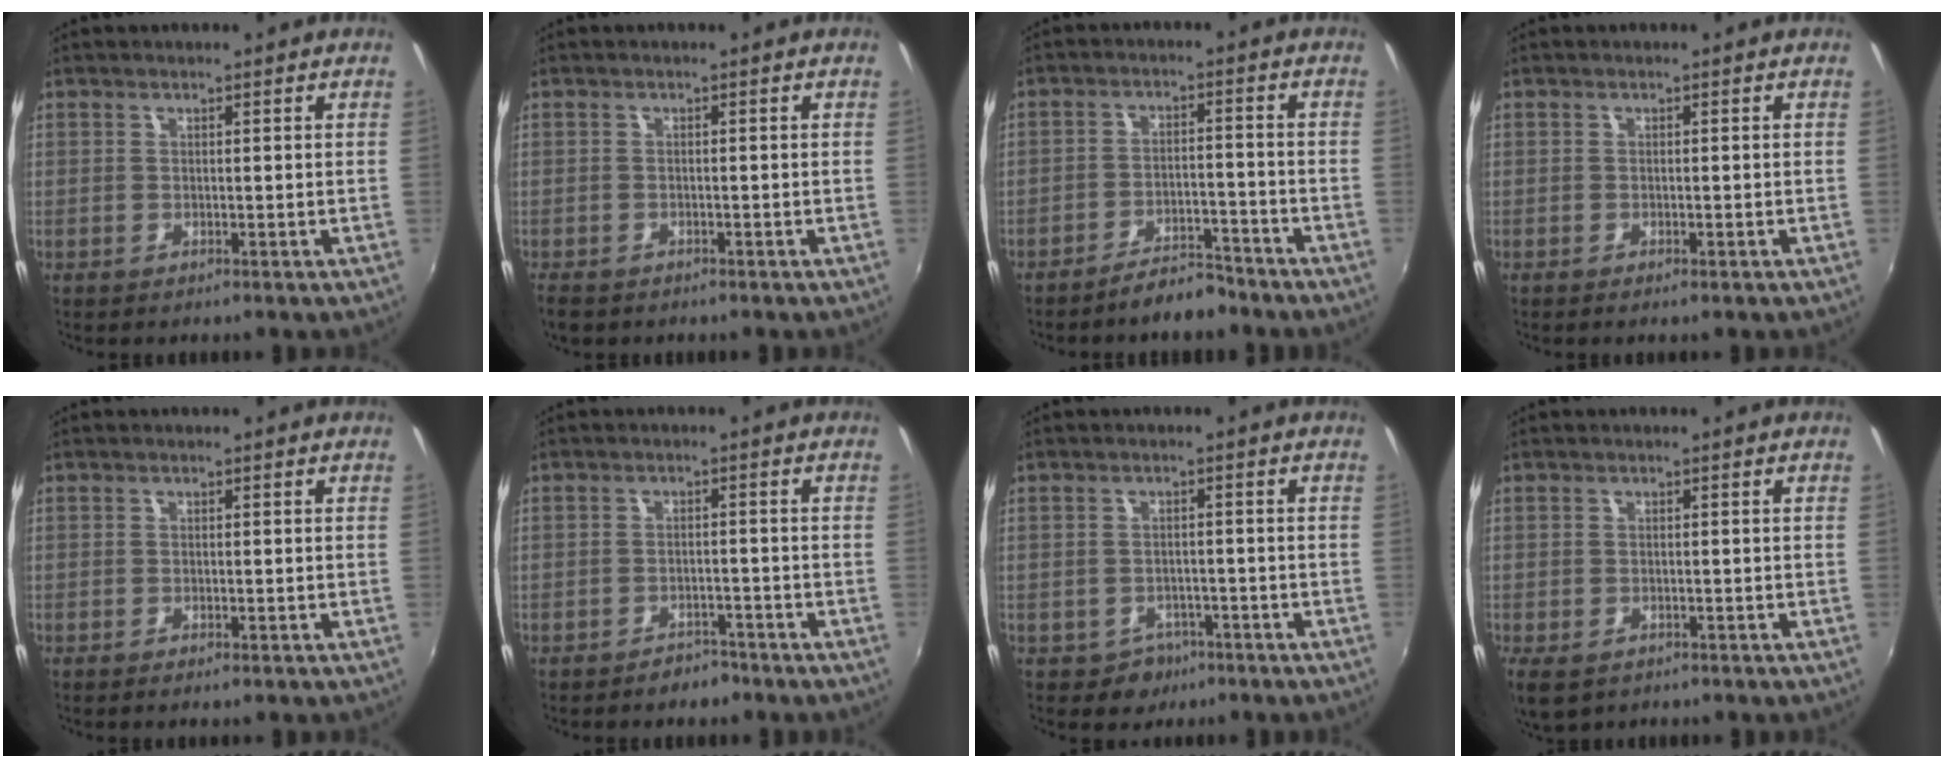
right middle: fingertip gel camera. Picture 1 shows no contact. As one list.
[{"total": 3.3, "force": [-2.7, 1.2, 1.5], "torque": [-0.037, -0.017, -0.045]}, {"total": 5.8, "force": [-5.2, 1.5, 2.1], "torque": [-0.050, 0.013, -0.077]}, {"total": 0.6, "force": [-0.5, -0.1, 0.3], "torque": [-0.007, -0.003, -0.009]}, {"total": 0.9, "force": [-0.7, 0.0, 0.5], "torque": [-0.010, -0.004, -0.012]}, {"total": 3.2, "force": [-2.8, 1.3, 0.6], "torque": [-0.017, 0.005, -0.038]}, {"total": 4.0, "force": [-2.3, 3.2, 0.6], "torque": [-0.024, 0.004, -0.027]}, {"total": 5.3, "force": [-3.1, 2.9, 3.2], "torque": [-0.070, -0.024, -0.050]}]